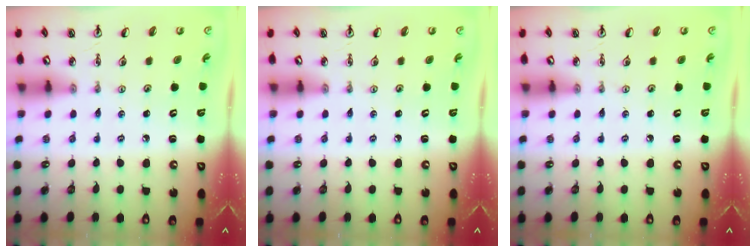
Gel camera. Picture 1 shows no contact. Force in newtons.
{"total": 0.0}
{"total": 0.0}